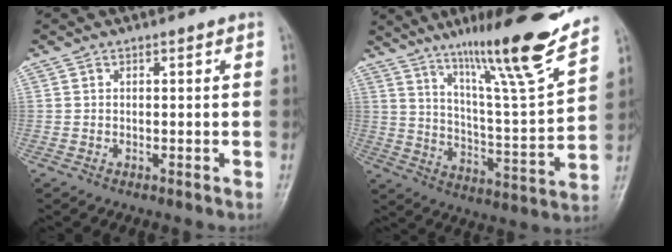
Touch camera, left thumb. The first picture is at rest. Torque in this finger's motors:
{"motor_torque": [1.25, -0.30, 1.28, -1.50, 0.36]}